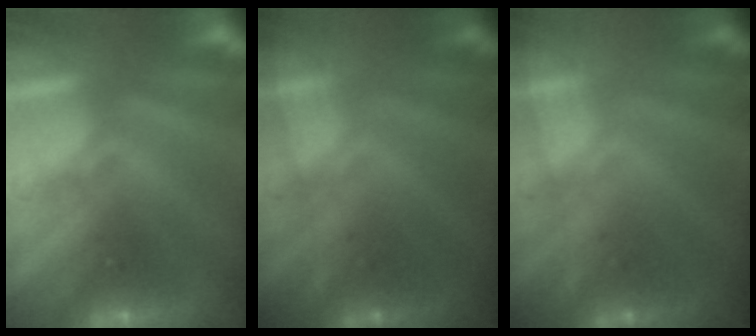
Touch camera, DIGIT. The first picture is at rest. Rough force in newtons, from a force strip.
{"total": 1.6}
{"total": 1.6}